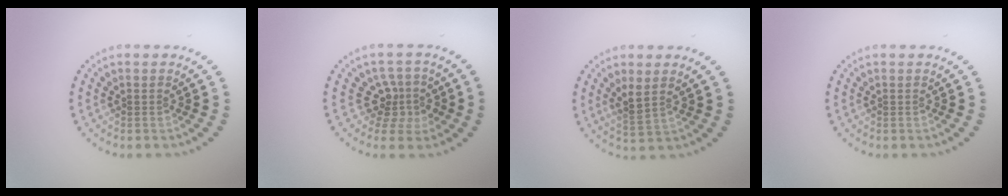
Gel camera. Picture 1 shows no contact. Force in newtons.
{"total": 2.9, "press": 2.2, "slide": 2.0}
{"total": 2.0, "press": 1.6, "slide": 1.2}
{"total": 0.0}